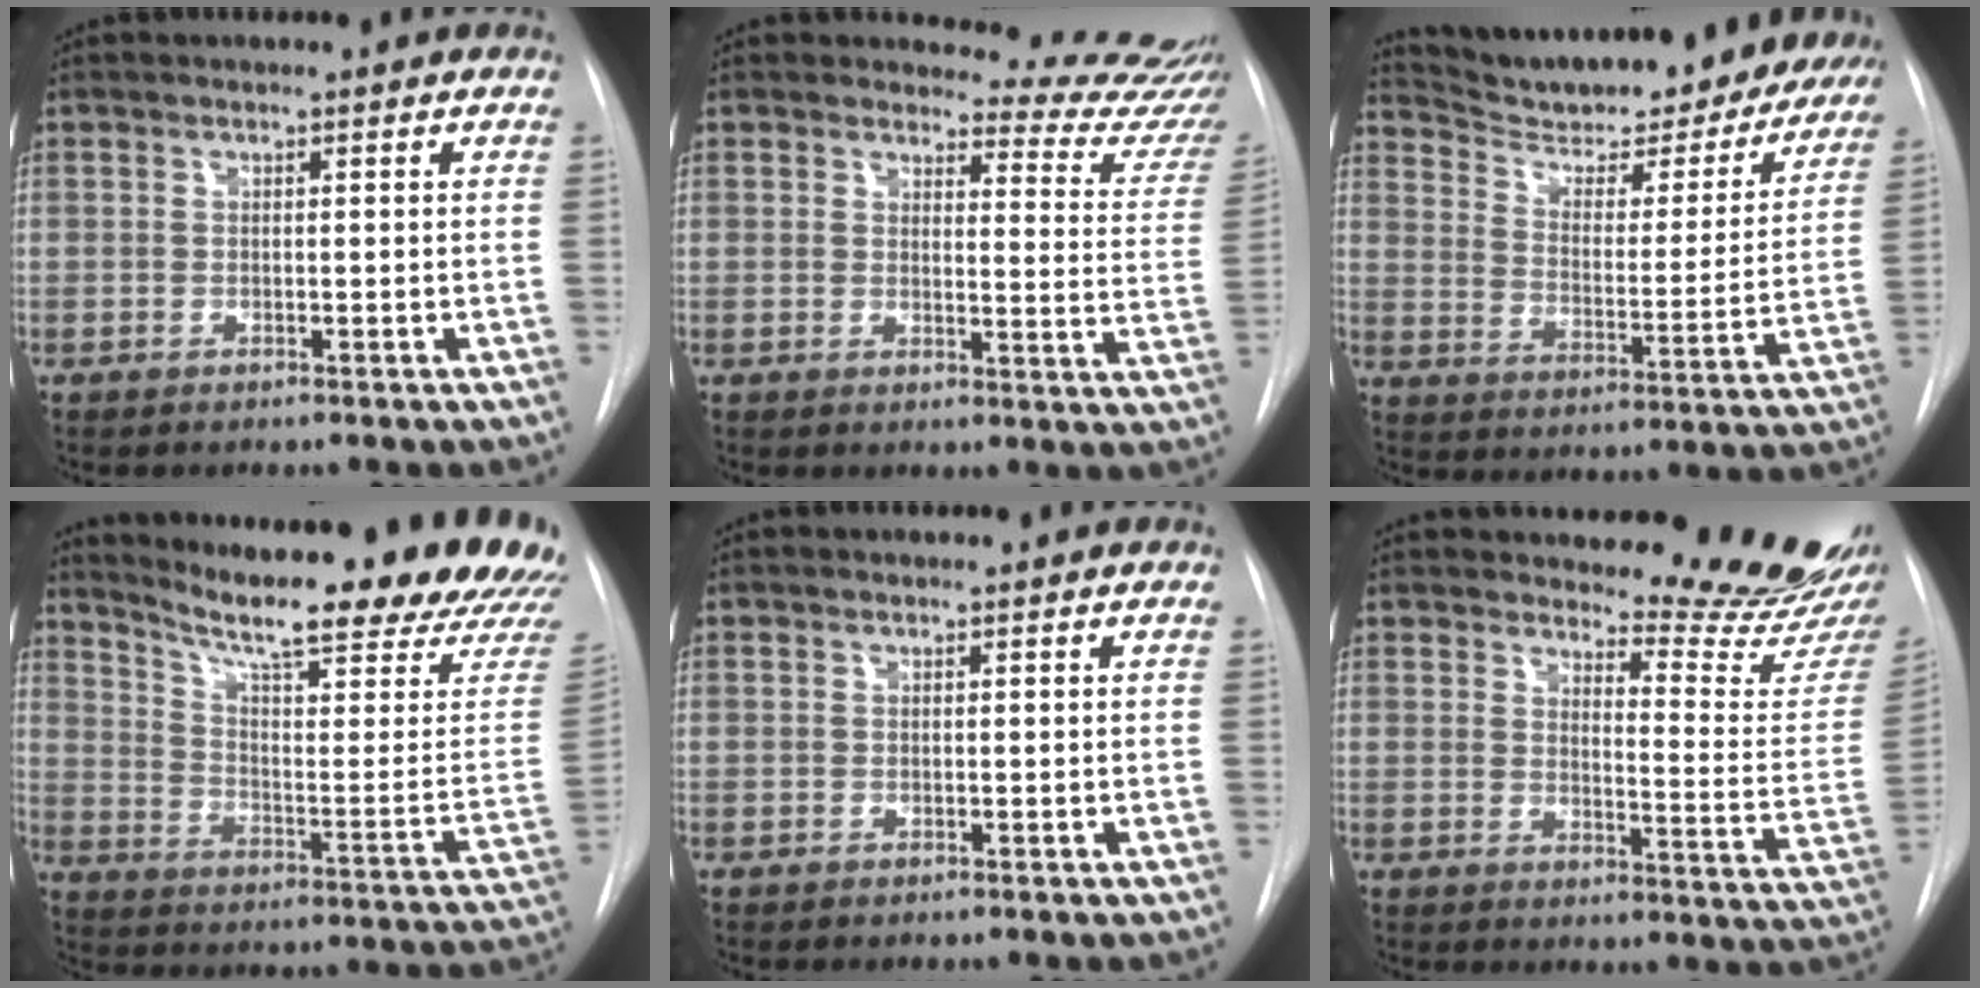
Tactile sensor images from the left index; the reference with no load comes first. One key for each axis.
{"total": 13.5, "fx": 13.4, "fy": 1.8, "fz": 0.9, "tx": 0.022, "ty": -0.108, "tz": 0.119}
{"total": 27.6, "fx": 25.1, "fy": 5.9, "fz": 9.9, "tx": -0.154, "ty": -0.053, "tz": 0.327}
{"total": 27.0, "fx": 23.0, "fy": 2.1, "fz": 14.0, "tx": -0.217, "ty": -0.090, "tz": 0.297}
{"total": 0.0}
{"total": 14.5, "fx": 13.8, "fy": -0.2, "fz": 4.5, "tx": -0.056, "ty": -0.116, "tz": 0.162}